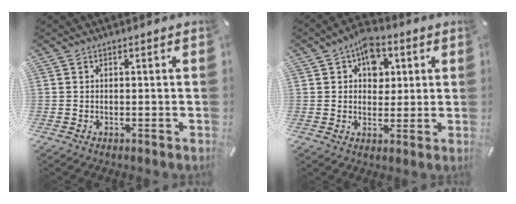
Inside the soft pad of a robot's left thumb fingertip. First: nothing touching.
{"total": 8.2, "force": [3.1, 6.2, 4.3], "torque": [-0.050, -0.006, 0.051]}